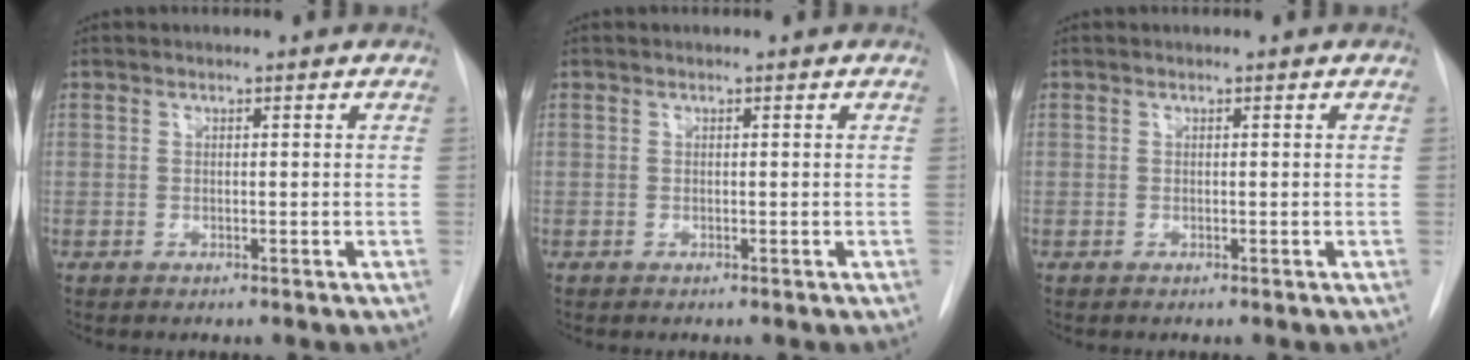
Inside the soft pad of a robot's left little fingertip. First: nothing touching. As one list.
[{"total": 0.0}, {"total": 0.0}]